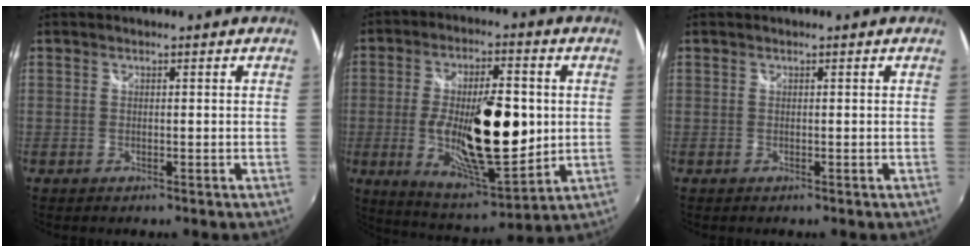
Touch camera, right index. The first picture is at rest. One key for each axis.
{"total": 20.5, "fx": -1.0, "fy": 7.7, "fz": 19.0, "tx": -0.323, "ty": -0.017, "tz": -0.005}
{"total": 0.0}